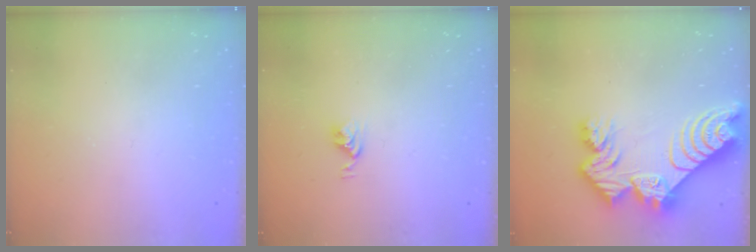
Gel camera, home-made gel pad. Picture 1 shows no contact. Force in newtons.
{"total": 4.0, "press": 4.0, "slide": 0.5}
{"total": 17.3, "press": 17.3, "slide": 1.3}